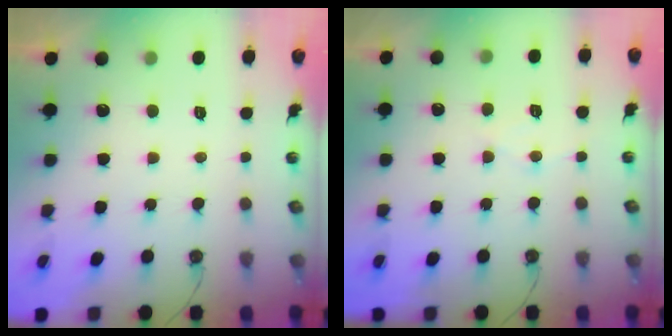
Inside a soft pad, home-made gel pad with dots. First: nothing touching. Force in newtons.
{"total": 6.2, "press": 6.1, "slide": 0.6}